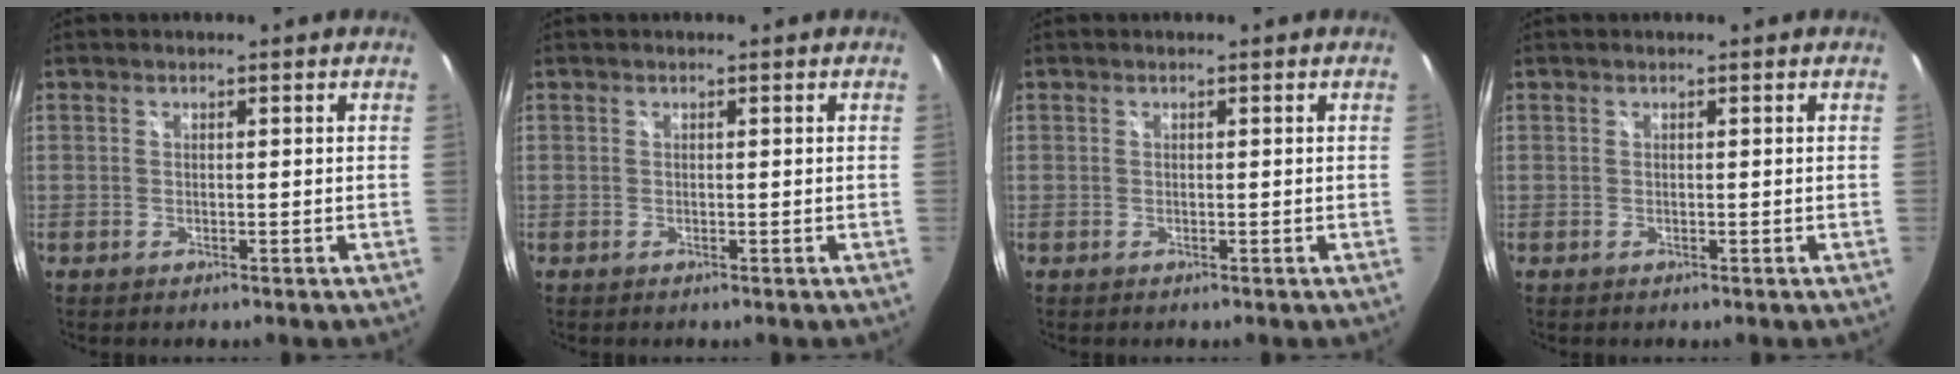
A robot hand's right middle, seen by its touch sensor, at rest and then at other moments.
{"total": 0.0}
{"total": 0.0}
{"total": 0.0}